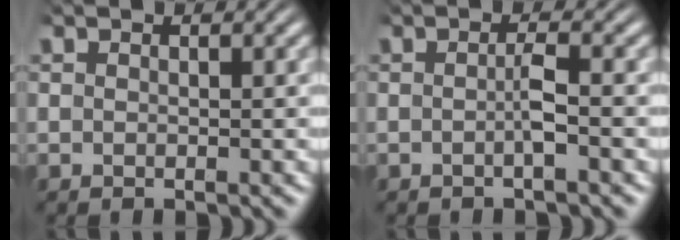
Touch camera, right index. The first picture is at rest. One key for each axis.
{"total": 1.4, "fx": -0.7, "fy": -0.2, "fz": 1.3, "tx": -0.018, "ty": 0.003, "tz": -0.016}